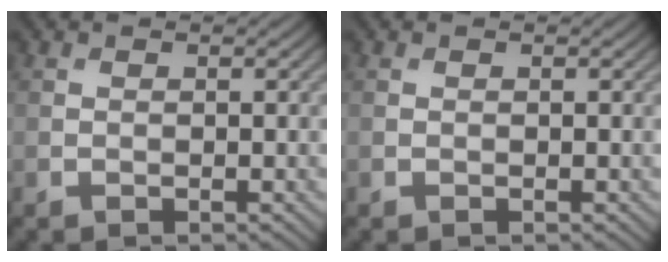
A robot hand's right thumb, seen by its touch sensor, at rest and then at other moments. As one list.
[{"total": 0.0}]